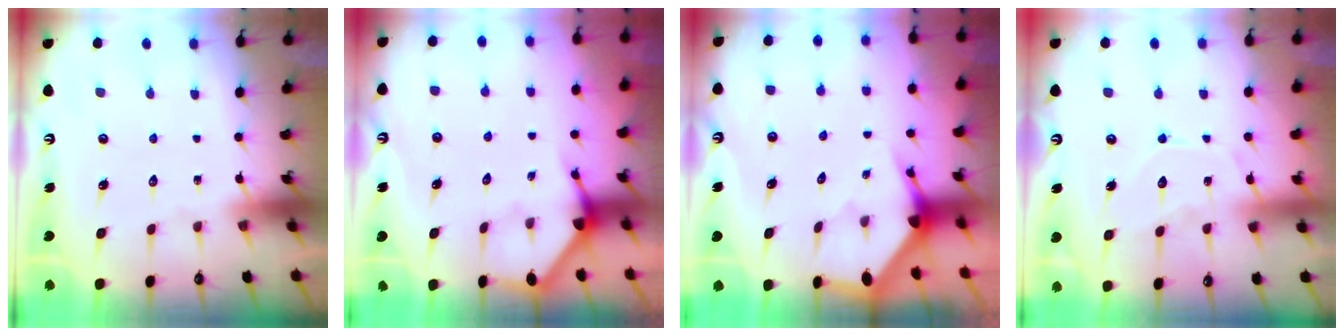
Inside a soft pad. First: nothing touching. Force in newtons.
{"total": 3.2, "press": 3.2, "slide": 0.2}
{"total": 2.9, "press": 2.9, "slide": 0.1}
{"total": 9.2, "press": 9.2, "slide": 0.9}